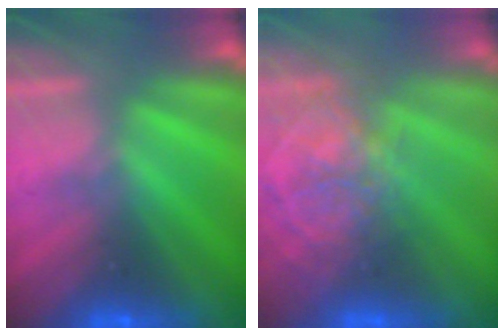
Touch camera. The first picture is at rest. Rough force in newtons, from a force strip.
{"total": 3.7}